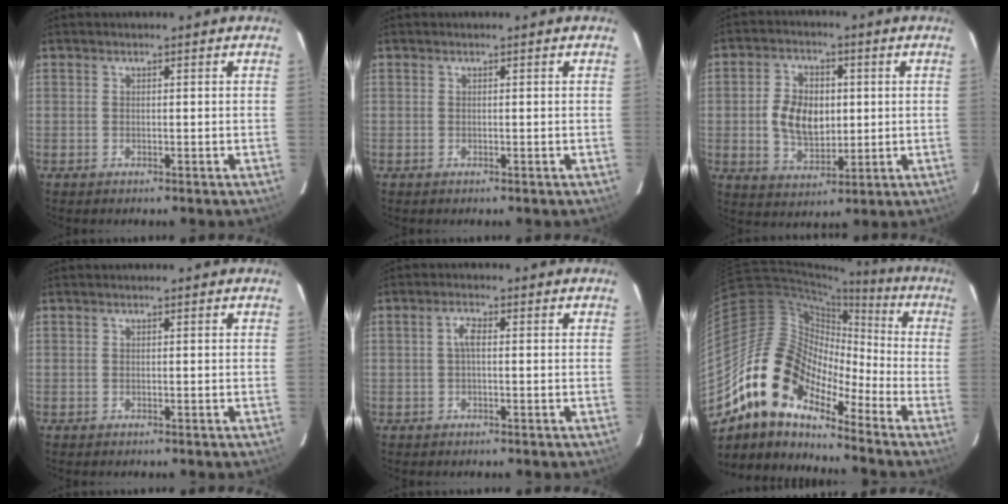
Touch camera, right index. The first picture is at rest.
{"total": 0.0}
{"total": 9.5, "force": [0.2, 6.3, 7.2], "torque": [-0.143, 0.010, 0.011]}
{"total": 0.0}
{"total": 2.1, "force": [0.0, 0.7, 1.9], "torque": [-0.041, 0.008, 0.000]}
{"total": 15.6, "force": [-11.3, 7.2, 8.1], "torque": [-0.138, 0.007, -0.231]}